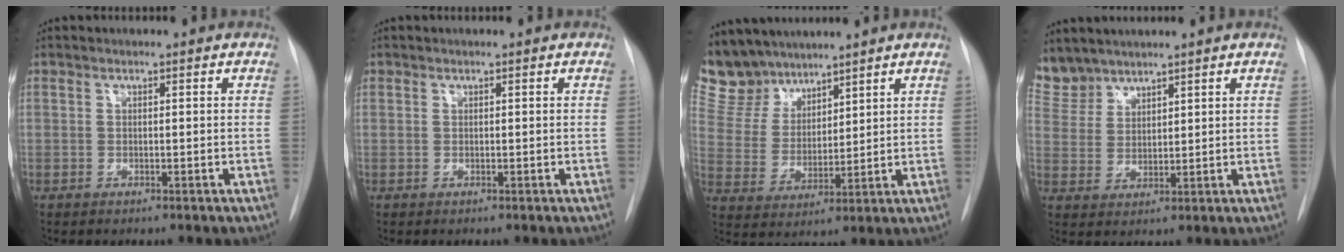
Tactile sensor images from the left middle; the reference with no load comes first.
{"total": 0.0}
{"total": 10.1, "force": [9.0, 4.3, 1.1], "torque": [-0.033, 0.011, 0.191]}
{"total": 6.3, "force": [5.8, 2.3, 0.0], "torque": [-0.001, 0.006, 0.128]}